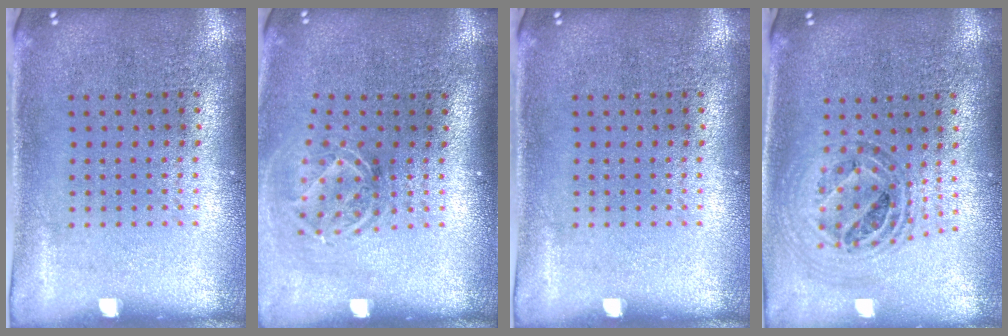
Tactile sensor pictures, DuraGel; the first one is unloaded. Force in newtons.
{"total": 1.8, "press": 1.3, "slide": 1.2}
{"total": 0.0}
{"total": 1.0, "press": 1.0, "slide": 0.3}